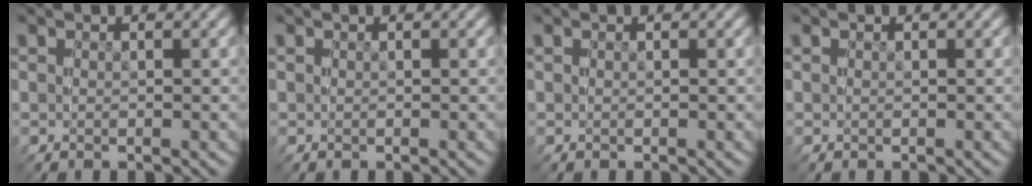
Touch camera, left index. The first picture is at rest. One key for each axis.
{"total": 0.0}
{"total": 0.0}
{"total": 0.0}